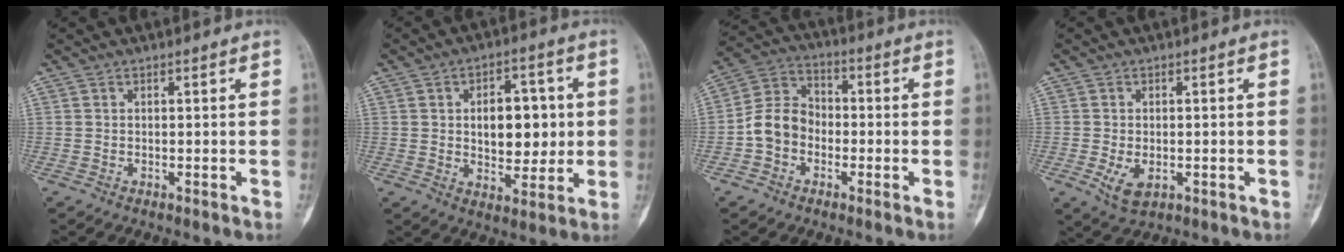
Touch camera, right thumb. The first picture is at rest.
{"total": 11.4, "force": [0.9, 7.0, 8.9], "torque": [-0.084, 0.000, 0.020]}
{"total": 8.6, "force": [-2.3, 7.0, 4.4], "torque": [-0.068, 0.037, -0.056]}
{"total": 4.6, "force": [-1.2, 2.8, 3.5], "torque": [-0.062, -0.005, -0.013]}